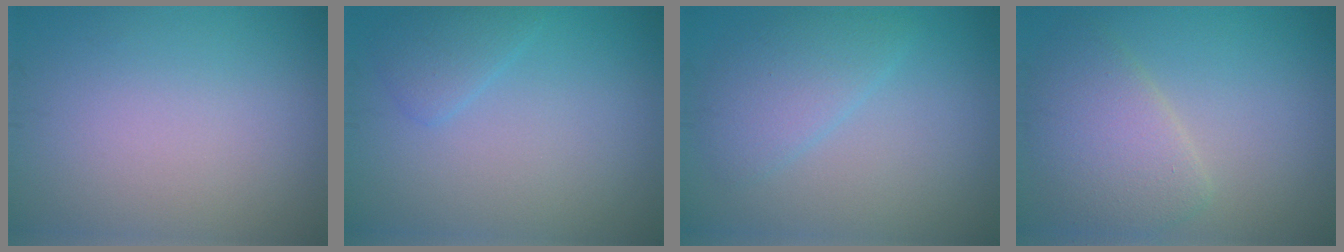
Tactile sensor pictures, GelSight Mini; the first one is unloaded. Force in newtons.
{"total": 1.6, "press": 1.6, "slide": 0.1}
{"total": 3.0, "press": 3.0, "slide": 0.1}
{"total": 4.3, "press": 4.3, "slide": 0.5}